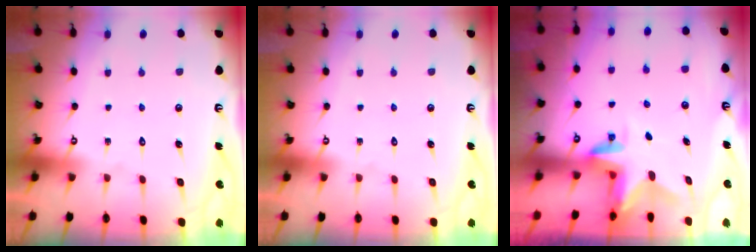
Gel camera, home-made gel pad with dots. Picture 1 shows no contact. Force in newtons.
{"total": 0.0}
{"total": 3.1, "press": 3.1, "slide": 0.2}